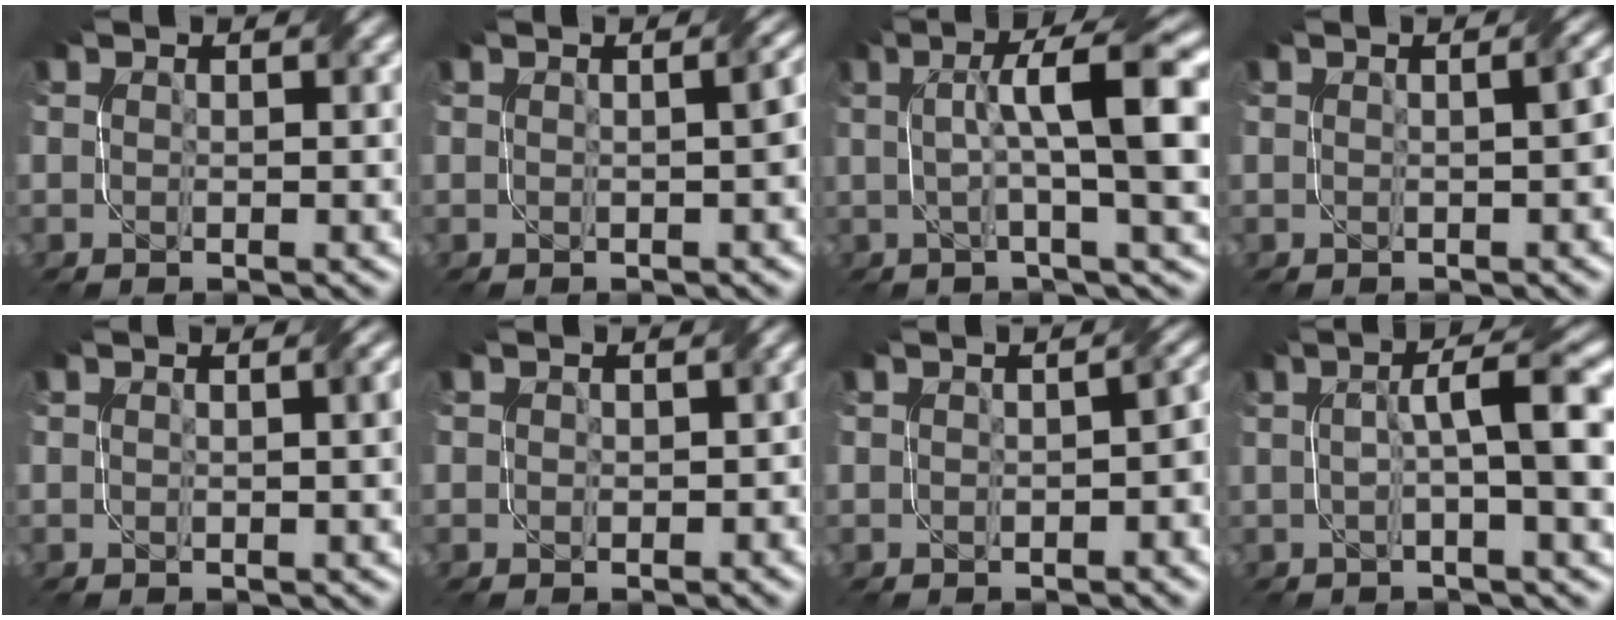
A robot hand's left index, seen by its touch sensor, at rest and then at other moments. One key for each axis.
{"total": 2.7, "fx": 0.0, "fy": 1.0, "fz": 2.5, "tx": -0.016, "ty": 0.012, "tz": 0.001}
{"total": 8.9, "fx": 1.6, "fy": 1.6, "fz": 8.6, "tx": -0.116, "ty": 0.019, "tz": 0.021}
{"total": 2.5, "fx": 0.1, "fy": 0.8, "fz": 2.4, "tx": -0.020, "ty": 0.009, "tz": 0.002}
{"total": 2.3, "fx": 0.3, "fy": 0.8, "fz": 2.1, "tx": -0.017, "ty": 0.006, "tz": 0.003}
{"total": 1.7, "fx": -0.1, "fy": 1.4, "fz": 0.9, "tx": -0.006, "ty": -0.006, "tz": -0.002}
{"total": 3.1, "fx": -0.6, "fy": 1.5, "fz": 2.7, "tx": -0.027, "ty": 0.000, "tz": -0.003}
{"total": 6.0, "fx": 0.6, "fy": 1.0, "fz": 5.9, "tx": -0.087, "ty": 0.018, "tz": 0.005}